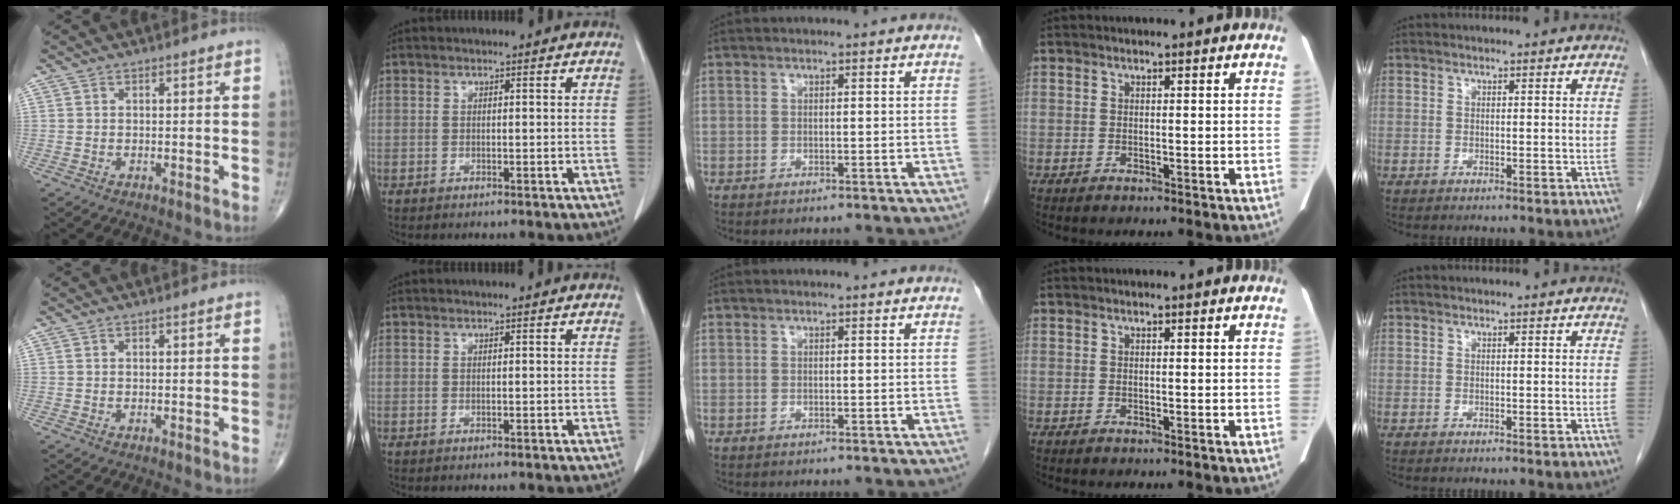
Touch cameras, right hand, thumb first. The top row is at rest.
{}